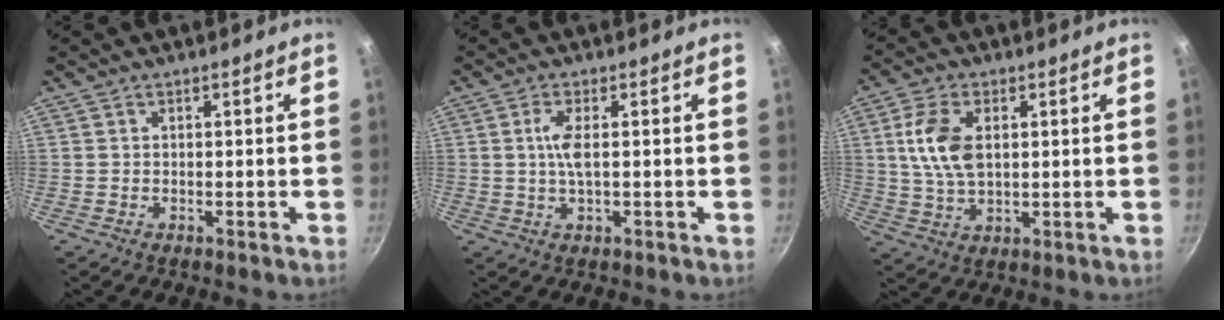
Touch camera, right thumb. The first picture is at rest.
{"total": 4.1, "force": [0.2, 1.1, 3.9], "torque": [-0.088, 0.002, 0.004]}
{"total": 9.6, "force": [2.0, 5.5, 7.6], "torque": [-0.142, -0.004, 0.039]}